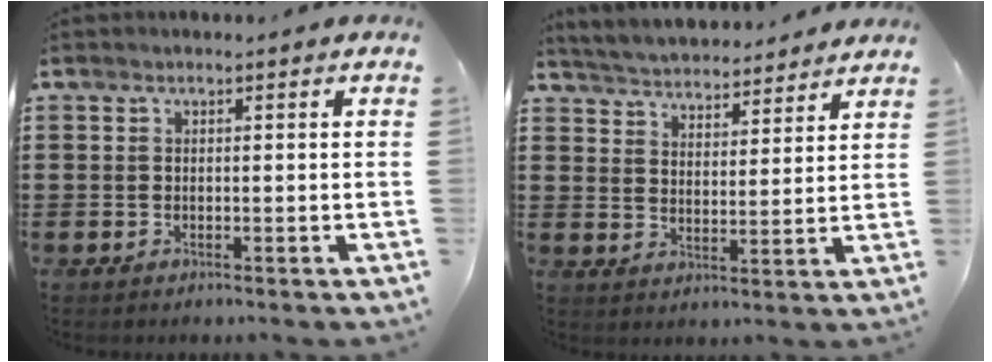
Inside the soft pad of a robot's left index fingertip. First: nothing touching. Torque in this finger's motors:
{"motor_torque": [-0.59, -0.66, -0.05, -0.05]}